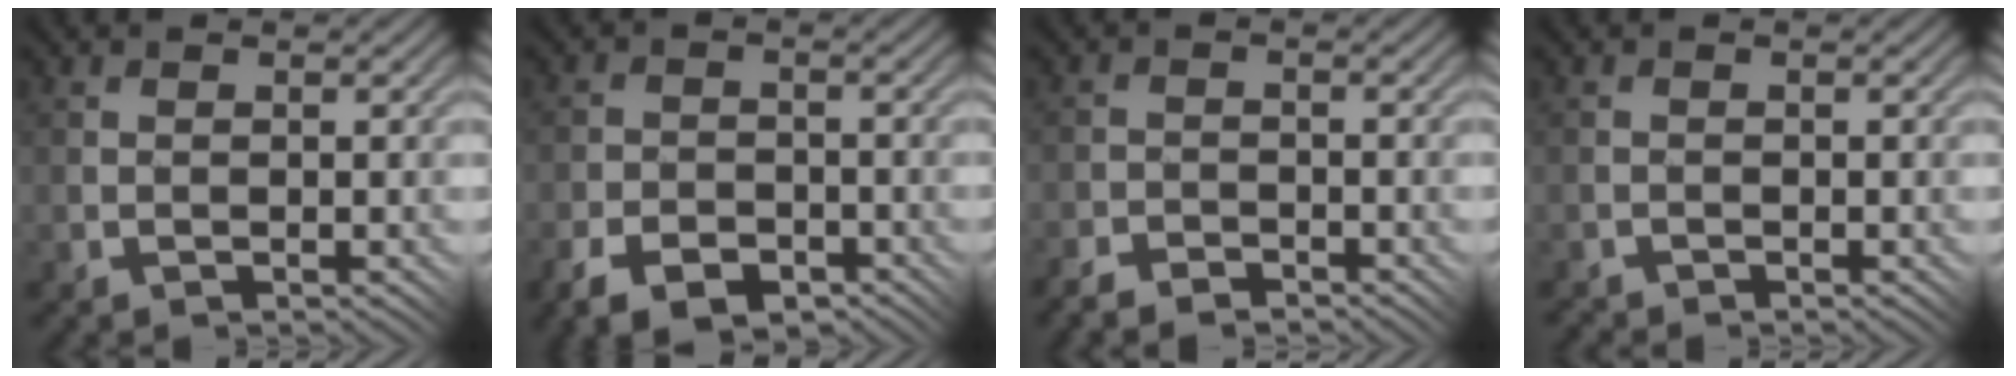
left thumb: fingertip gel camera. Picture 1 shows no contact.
{"total": 5.5, "force": [-3.8, 2.8, 2.9], "torque": [-0.057, -0.004, -0.067]}
{"total": 3.3, "force": [-3.0, 0.9, 1.0], "torque": [-0.019, 0.004, -0.059]}
{"total": 1.0, "force": [-0.8, 0.0, -0.5], "torque": [0.012, 0.004, -0.017]}